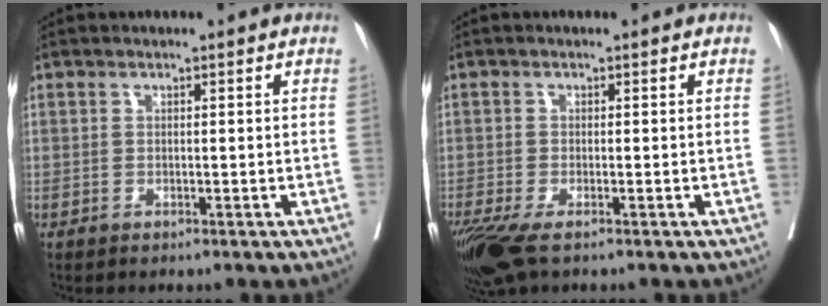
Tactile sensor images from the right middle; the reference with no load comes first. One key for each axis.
{"total": 6.0, "fx": -3.9, "fy": 1.7, "fz": 4.2, "tx": -0.081, "ty": -0.018, "tz": -0.073}